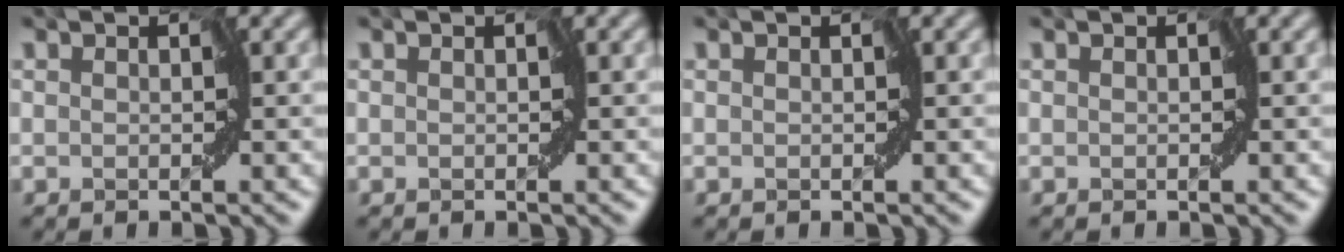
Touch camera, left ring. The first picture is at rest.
{"total": 0.0}
{"total": 0.0}
{"total": 0.0}